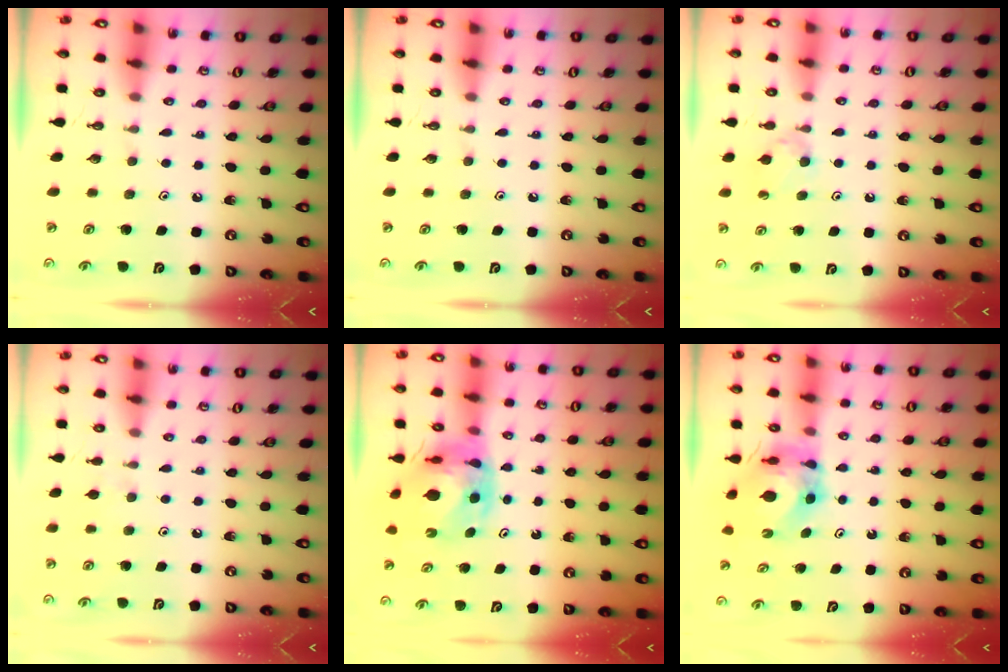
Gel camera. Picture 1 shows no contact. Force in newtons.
{"total": 0.0}
{"total": 5.5, "press": 5.4, "slide": 0.8}
{"total": 4.5, "press": 4.4, "slide": 0.6}
{"total": 9.4, "press": 9.3, "slide": 1.1}
{"total": 6.3, "press": 6.3, "slide": 0.6}